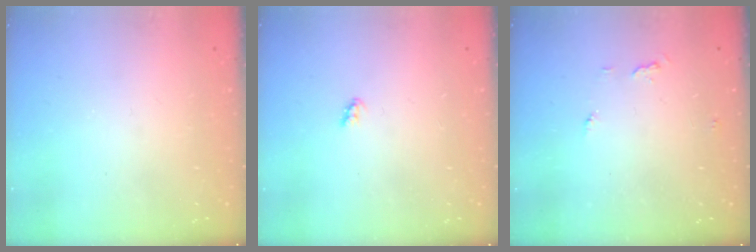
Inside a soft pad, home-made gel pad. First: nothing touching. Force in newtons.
{"total": 2.5, "press": 2.5, "slide": 0.3}
{"total": 4.6, "press": 4.5, "slide": 0.4}